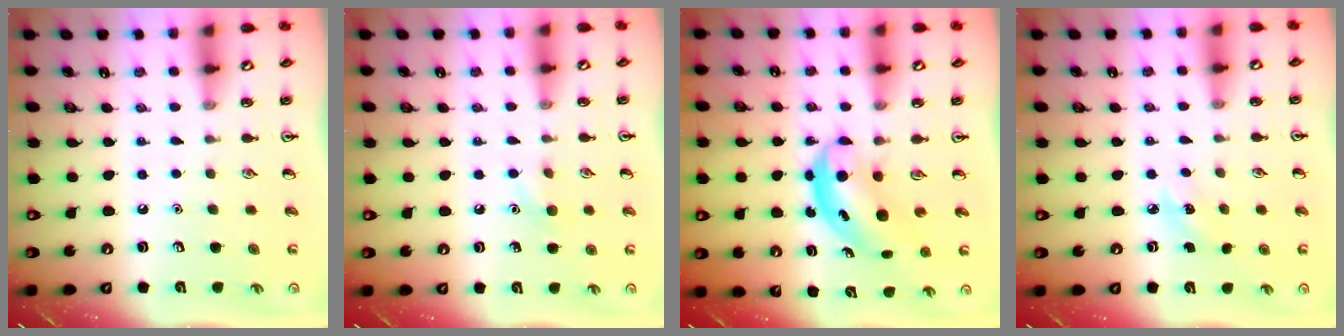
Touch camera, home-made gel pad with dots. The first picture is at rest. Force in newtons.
{"total": 5.7, "press": 5.4, "slide": 1.7}
{"total": 5.1, "press": 5.1, "slide": 0.6}
{"total": 4.1, "press": 3.8, "slide": 1.4}